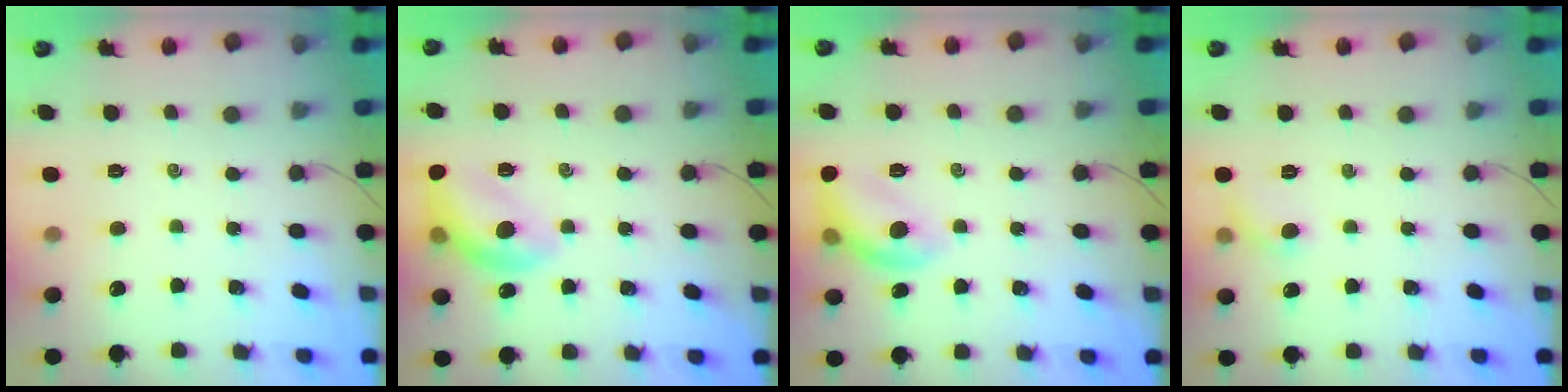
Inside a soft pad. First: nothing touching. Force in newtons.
{"total": 13.6, "press": 13.5, "slide": 1.9}
{"total": 12.5, "press": 12.3, "slide": 2.3}
{"total": 5.2, "press": 5.0, "slide": 1.4}